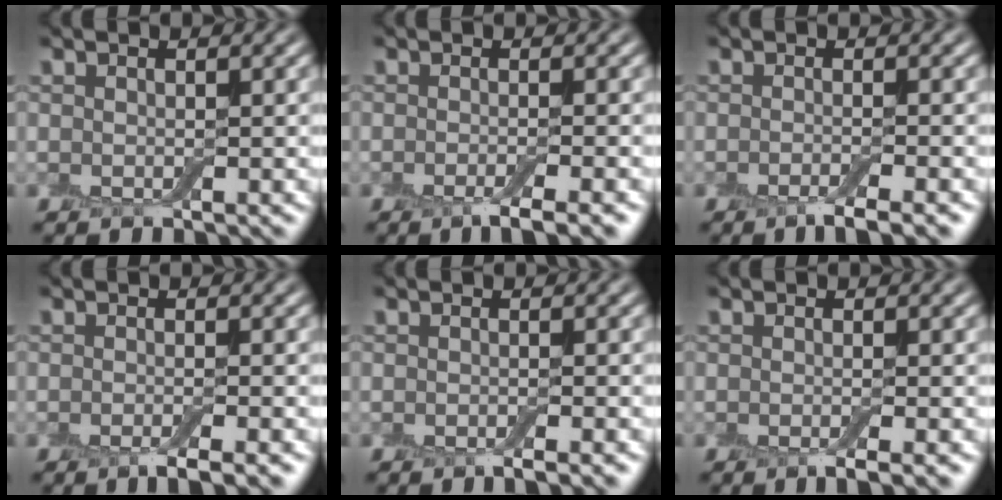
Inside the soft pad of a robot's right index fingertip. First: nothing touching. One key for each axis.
{"total": 3.2, "fx": -1.7, "fy": 0.7, "fz": 2.6, "tx": -0.032, "ty": -0.003, "tz": -0.034}
{"total": 2.9, "fx": -1.8, "fy": 0.5, "fz": 2.3, "tx": -0.028, "ty": -0.001, "tz": -0.035}
{"total": 2.7, "fx": -1.5, "fy": 0.5, "fz": 2.2, "tx": -0.027, "ty": -0.002, "tz": -0.029}
{"total": 1.7, "fx": -0.9, "fy": 0.3, "fz": 1.4, "tx": -0.012, "ty": -0.001, "tz": -0.015}
{"total": 2.1, "fx": -0.9, "fy": 0.4, "fz": 1.9, "tx": -0.022, "ty": -0.004, "tz": -0.019}